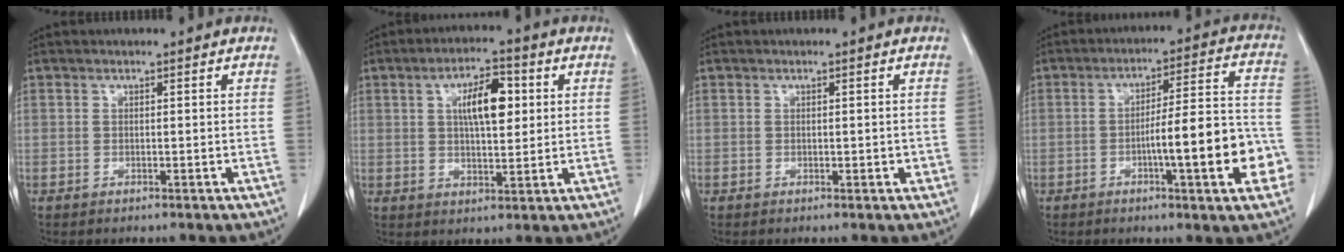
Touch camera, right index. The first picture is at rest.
{"total": 7.9, "force": [2.0, 2.7, 7.2], "torque": [-0.124, 0.011, 0.034]}
{"total": 1.3, "force": [-0.2, 0.6, 1.1], "torque": [-0.015, 0.001, 0.002]}
{"total": 14.3, "force": [-4.3, 1.5, 13.5], "torque": [-0.183, 0.020, -0.059]}